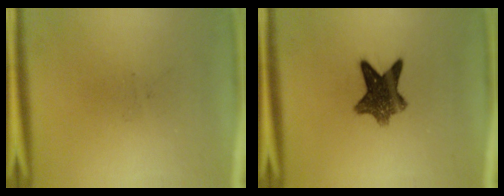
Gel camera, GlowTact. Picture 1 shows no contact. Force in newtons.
{"total": 8.8}